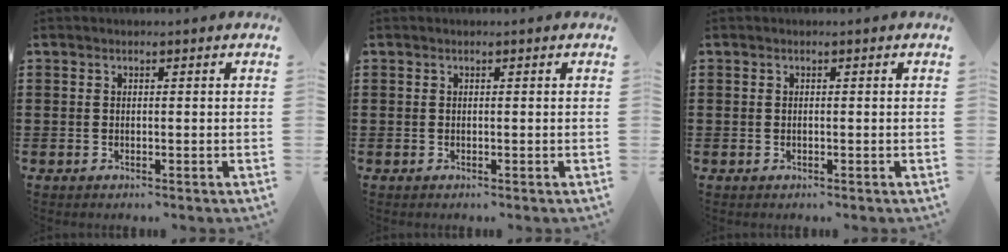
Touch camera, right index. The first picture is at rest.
{"total": 0.0}
{"total": 0.0}